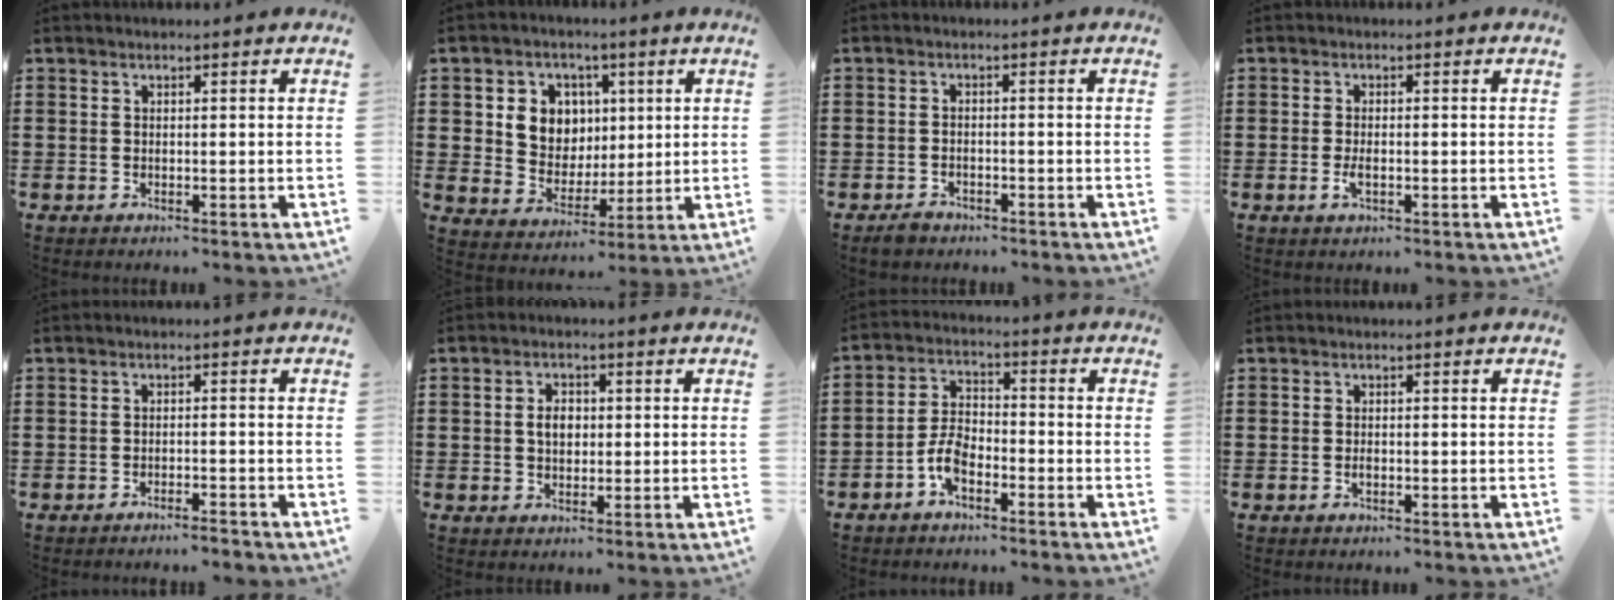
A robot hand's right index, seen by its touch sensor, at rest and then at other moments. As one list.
[{"total": 7.4, "force": [1.9, 6.8, 2.2], "torque": [-0.062, 0.012, 0.033]}, {"total": 1.7, "force": [-1.4, 0.8, 0.5], "torque": [-0.012, 0.001, -0.029]}, {"total": 2.0, "force": [-0.5, 0.7, 1.8], "torque": [-0.041, -0.005, -0.011]}, {"total": 1.8, "force": [-1.8, -0.1, 0.4], "torque": [-0.010, 0.003, -0.037]}, {"total": 3.0, "force": [0.1, 2.0, 2.2], "torque": [-0.039, 0.005, -0.001]}, {"total": 5.6, "force": [-3.0, 2.7, 3.9], "torque": [-0.103, 0.001, -0.065]}, {"total": 1.0, "force": [-0.3, 0.4, 0.8], "torque": [-0.016, -0.004, -0.005]}]